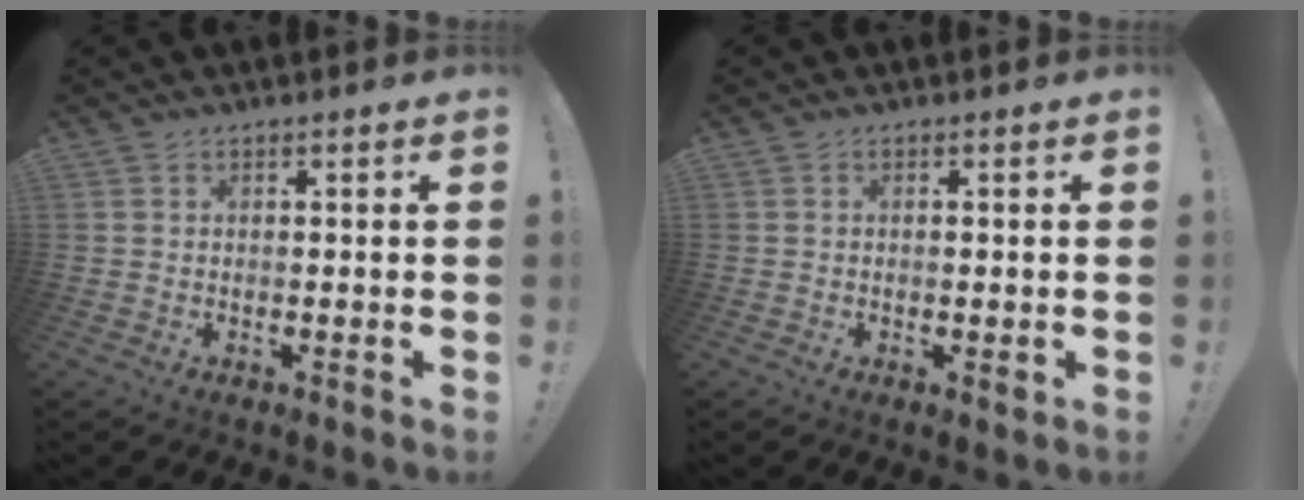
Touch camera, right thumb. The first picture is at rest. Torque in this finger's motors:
{"motor_torque": [0.00, -0.13, -0.06, 0.24, 0.04]}